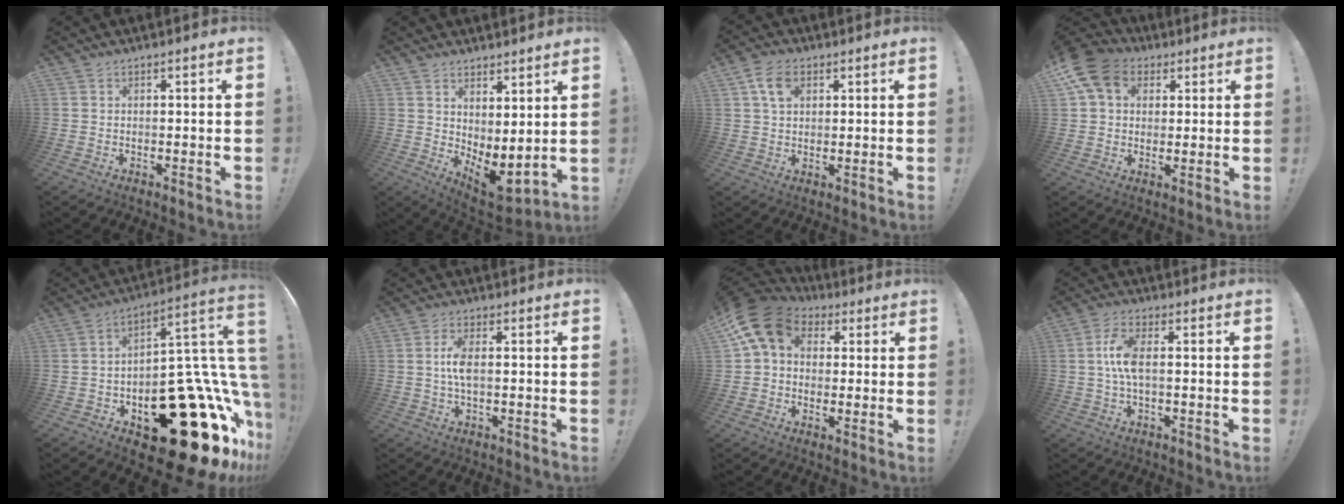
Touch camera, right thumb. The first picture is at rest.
{"total": 5.7, "force": [1.1, 2.5, 5.0], "torque": [-0.049, -0.037, 0.031]}
{"total": 7.6, "force": [3.2, 5.3, 4.4], "torque": [-0.061, -0.003, 0.060]}
{"total": 13.9, "force": [5.2, 10.5, 7.4], "torque": [-0.134, -0.015, 0.104]}
{"total": 33.2, "force": [-14.2, 16.6, 25.0], "torque": [-0.250, 0.051, -0.182]}
{"total": 5.2, "force": [-0.1, 1.9, 4.9], "torque": [-0.094, -0.002, -0.007]}
{"total": 14.7, "force": [5.4, 10.5, 8.8], "torque": [-0.152, -0.012, 0.103]}
{"total": 8.0, "force": [0.3, 3.1, 7.4], "torque": [-0.150, 0.000, 0.006]}